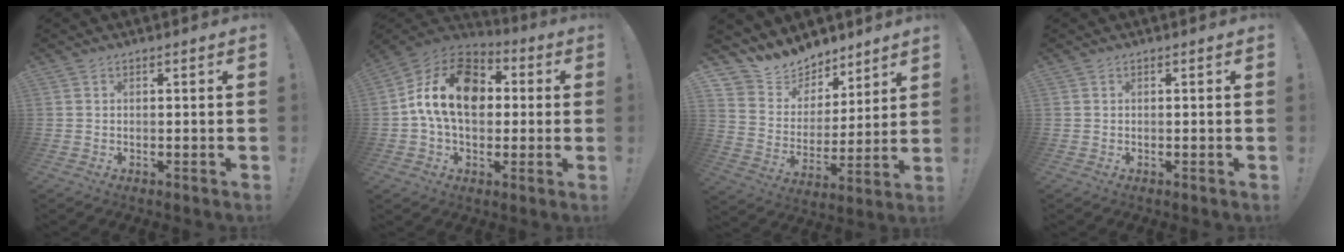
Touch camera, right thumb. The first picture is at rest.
{"total": 17.6, "force": [2.2, 12.4, 12.3], "torque": [-0.206, 0.020, 0.045]}
{"total": 9.9, "force": [8.3, 5.5, 0.3], "torque": [-0.026, -0.072, 0.160]}
{"total": 0.0}